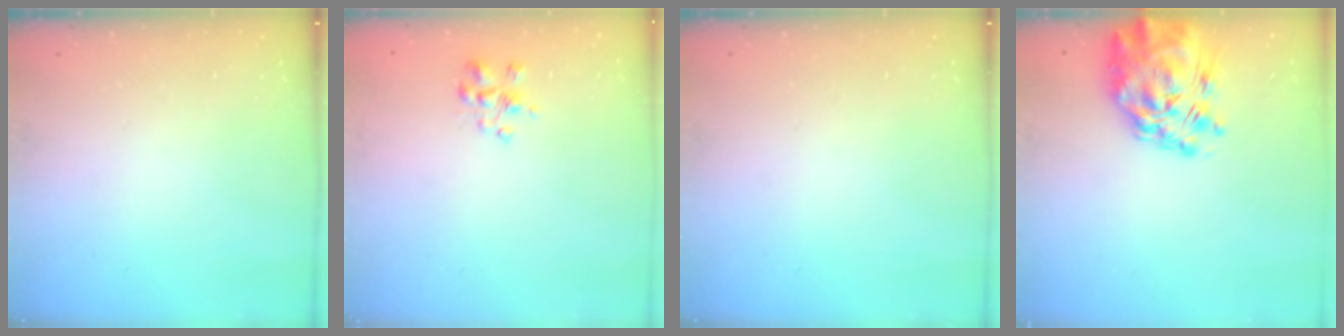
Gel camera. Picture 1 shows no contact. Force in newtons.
{"total": 3.2, "press": 3.2, "slide": 0.4}
{"total": 0.0}
{"total": 12.2, "press": 11.2, "slide": 4.7}